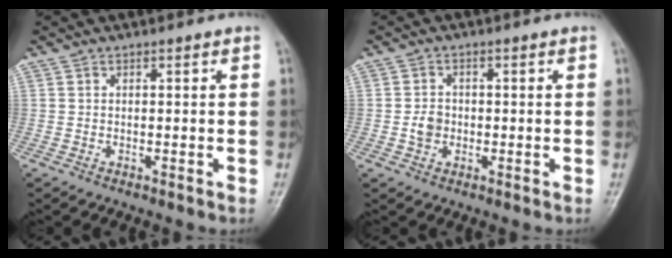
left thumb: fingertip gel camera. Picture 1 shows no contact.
{"total": 3.0, "force": [-0.5, 2.5, 1.6], "torque": [-0.019, 0.006, -0.012]}